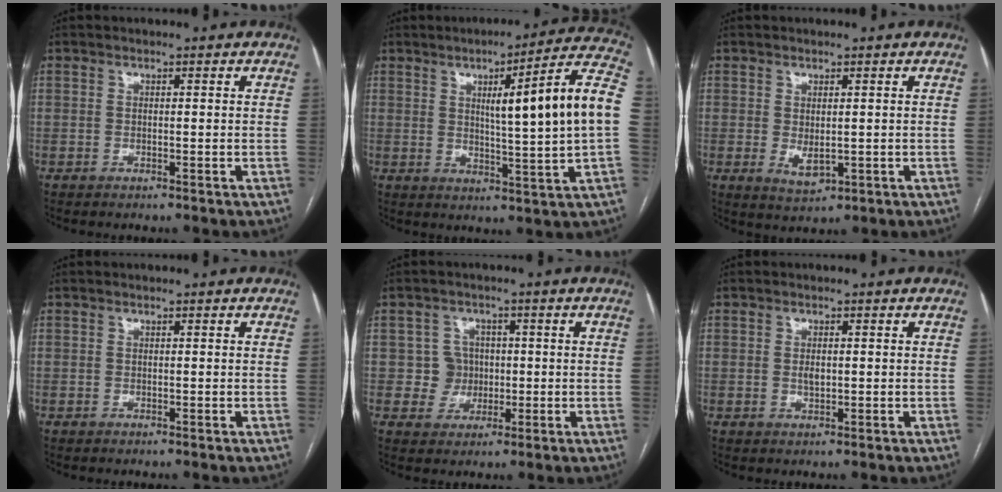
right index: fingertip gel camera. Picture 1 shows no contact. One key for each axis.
{"total": 16.0, "fx": 2.0, "fy": -0.9, "fz": 15.8, "tx": -0.218, "ty": 0.014, "tz": 0.025}
{"total": 3.3, "fx": -0.3, "fy": 1.6, "fz": 2.8, "tx": -0.048, "ty": -0.010, "tz": 0.006}
{"total": 0.0}
{"total": 4.3, "fx": 0.0, "fy": 4.3, "fz": 0.4, "tx": 0.004, "ty": 0.016, "tz": 0.005}
{"total": 1.5, "fx": 0.1, "fy": 0.8, "fz": 1.3, "tx": -0.022, "ty": 0.000, "tz": 0.002}